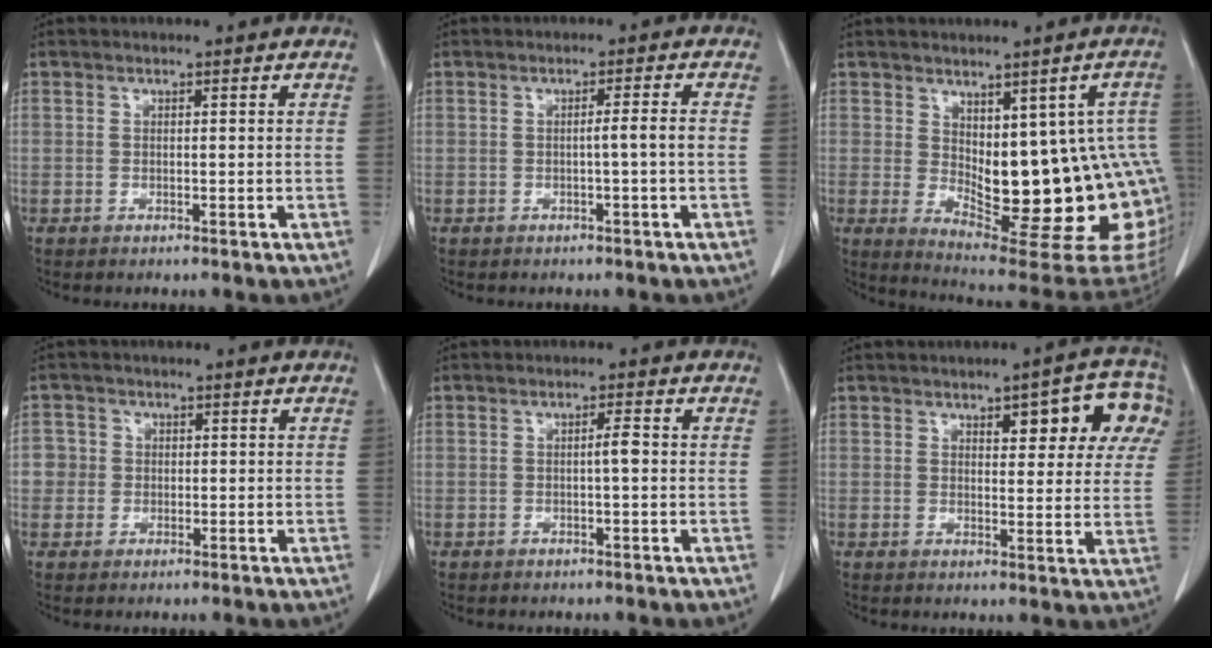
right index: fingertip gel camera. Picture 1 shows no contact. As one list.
[{"total": 2.2, "force": [-0.4, -0.5, 2.1], "torque": [-0.031, 0.001, -0.005]}, {"total": 20.6, "force": [-1.4, 7.1, 19.2], "torque": [-0.175, 0.005, 0.009]}, {"total": 3.0, "force": [0.0, 3.0, -0.1], "torque": [0.017, 0.010, -0.002]}, {"total": 1.6, "force": [-0.1, 0.0, 1.6], "torque": [-0.026, 0.003, -0.002]}, {"total": 11.1, "force": [5.3, 3.8, 8.9], "torque": [-0.093, 0.017, 0.060]}]